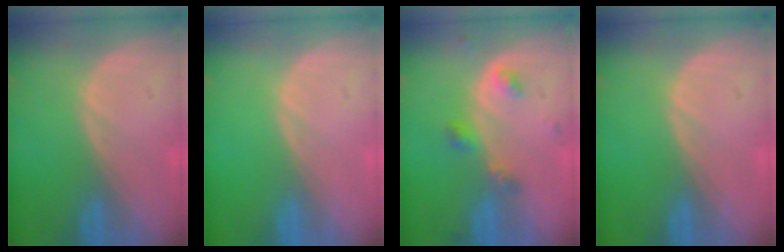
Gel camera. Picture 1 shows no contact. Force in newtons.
{"total": 0.0}
{"total": 3.6, "press": 3.6, "slide": 0.5}
{"total": 0.0}